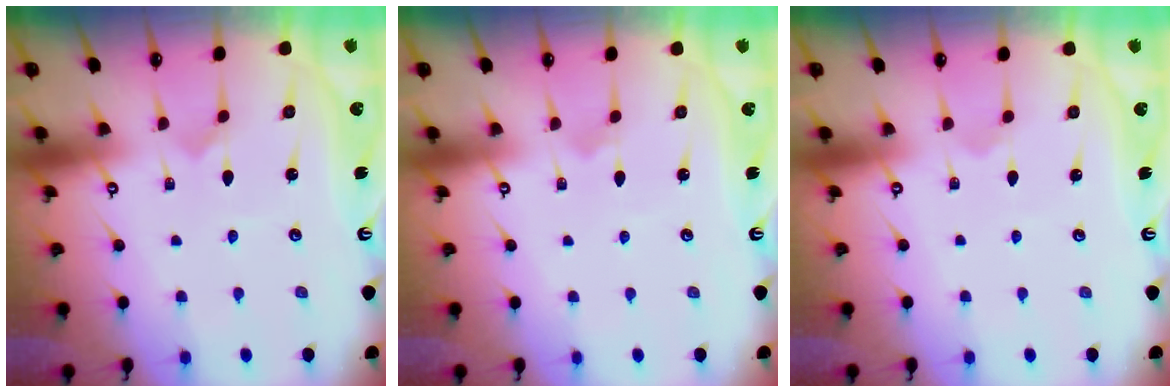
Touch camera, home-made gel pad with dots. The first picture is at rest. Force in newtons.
{"total": 1.9, "press": 1.9, "slide": 0.1}
{"total": 1.8, "press": 1.8, "slide": 0.2}